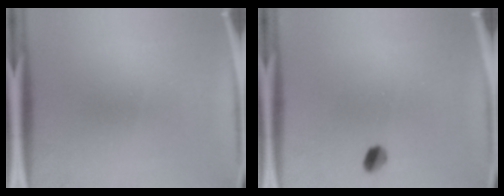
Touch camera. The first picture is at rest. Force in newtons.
{"total": 2.7}